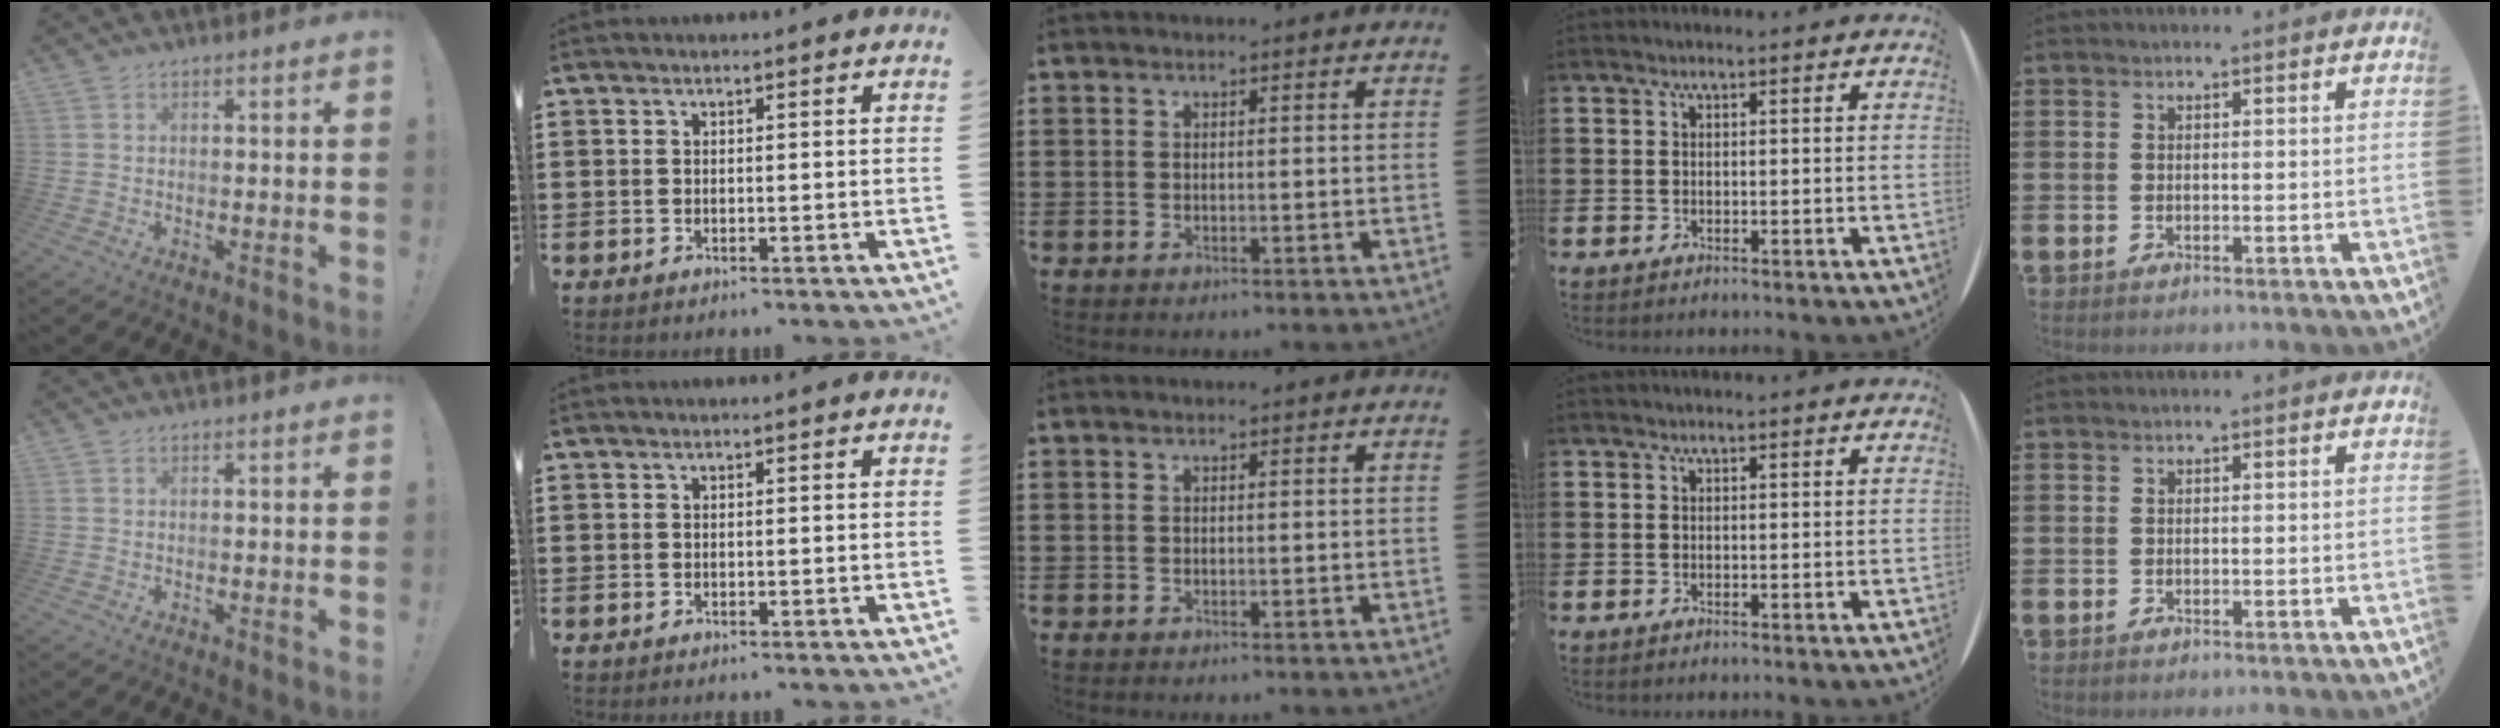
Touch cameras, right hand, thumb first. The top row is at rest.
{}